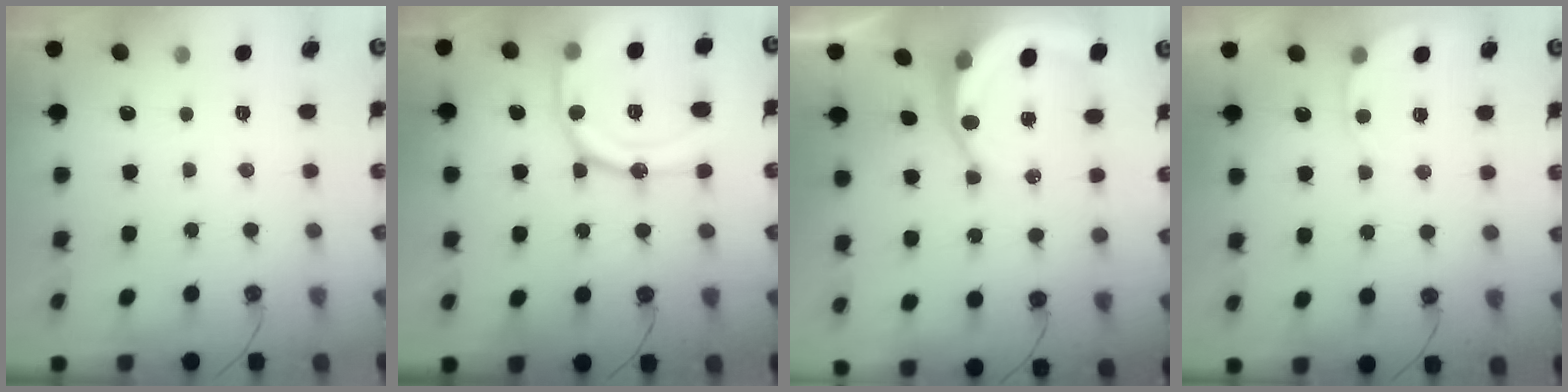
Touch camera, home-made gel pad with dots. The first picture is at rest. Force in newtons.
{"total": 17.9, "press": 17.8, "slide": 2.1}
{"total": 7.7, "press": 7.6, "slide": 1.0}
{"total": 5.2, "press": 5.2, "slide": 0.3}